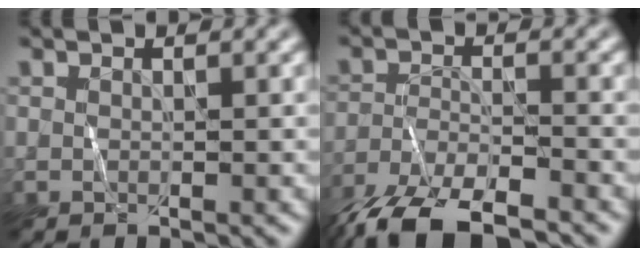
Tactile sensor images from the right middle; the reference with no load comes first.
{"total": 7.3, "force": [-6.1, 1.7, 3.5], "torque": [-0.058, -0.005, -0.116]}